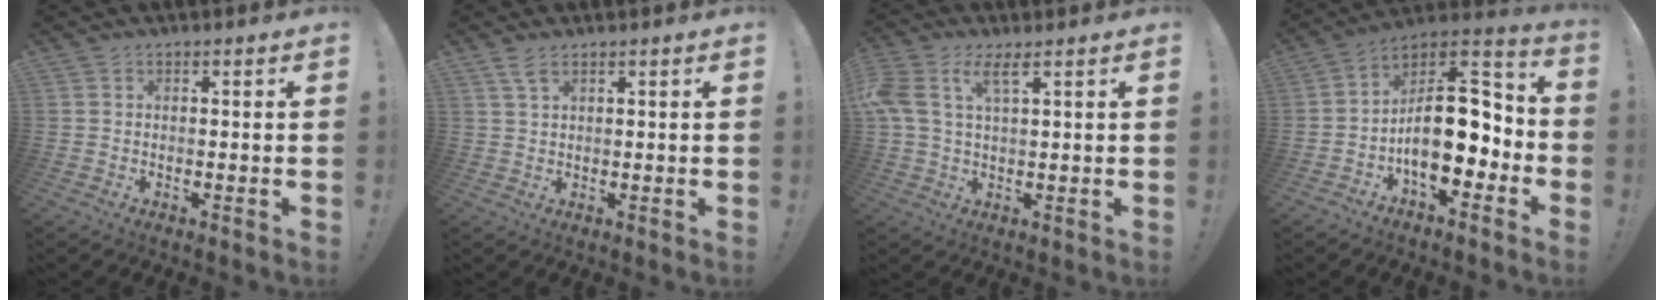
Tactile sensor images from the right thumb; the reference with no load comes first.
{"total": 3.4, "force": [2.3, 1.4, 2.2], "torque": [-0.033, -0.011, 0.039]}
{"total": 7.1, "force": [3.6, 2.8, 5.4], "torque": [-0.121, -0.003, 0.068]}
{"total": 18.7, "force": [-2.2, 10.6, 15.2], "torque": [-0.236, 0.013, -0.023]}